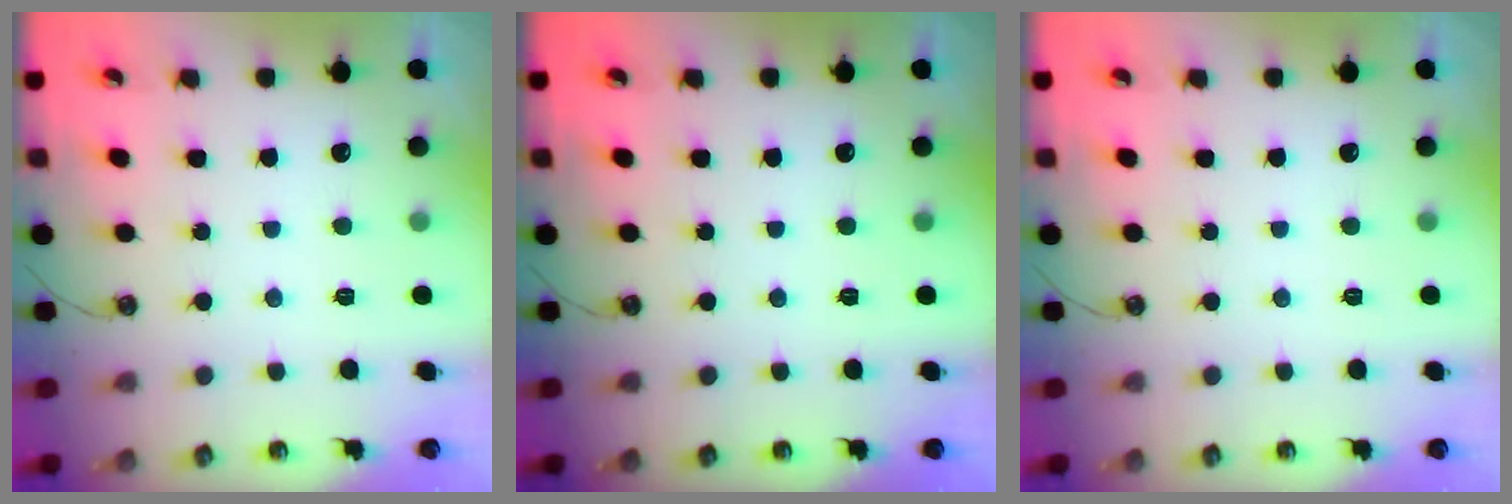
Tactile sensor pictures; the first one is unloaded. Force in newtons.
{"total": 0.0}
{"total": 0.0}